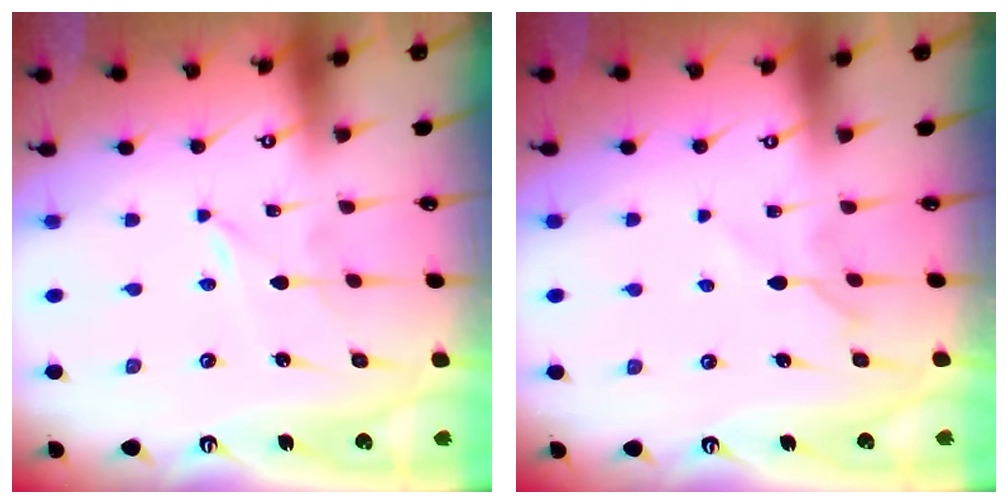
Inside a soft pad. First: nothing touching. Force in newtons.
{"total": 5.7, "press": 5.7, "slide": 0.9}